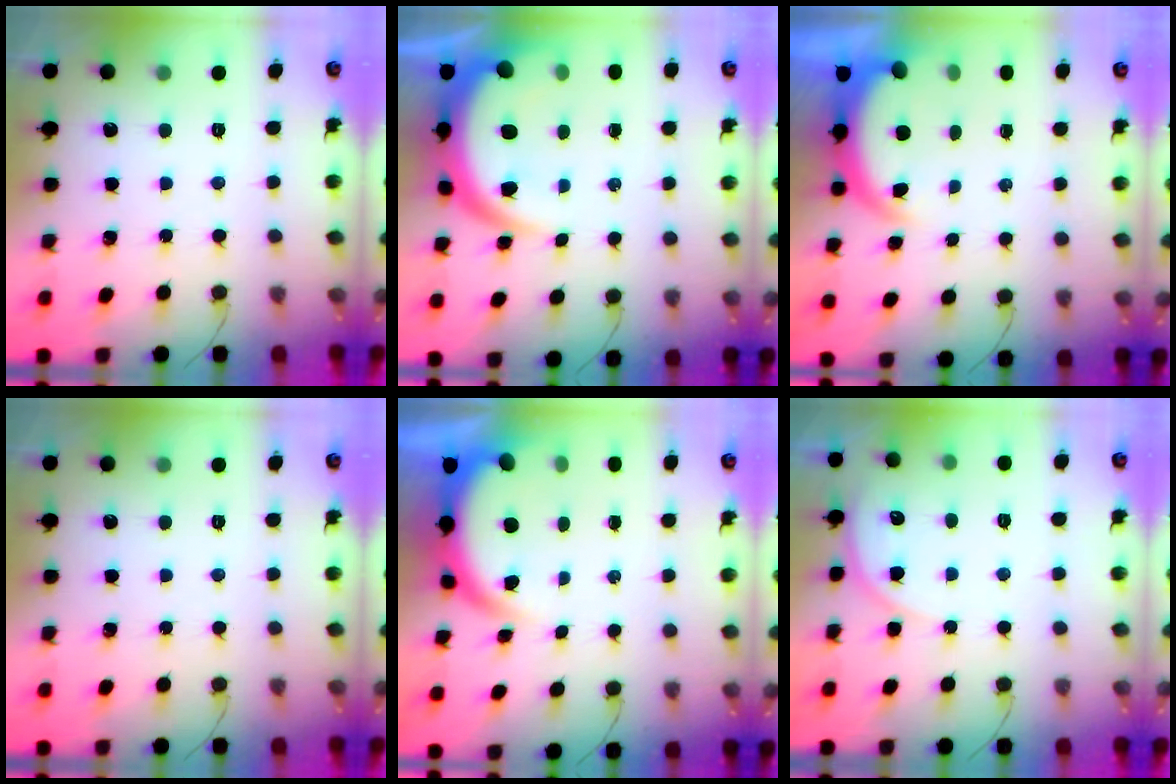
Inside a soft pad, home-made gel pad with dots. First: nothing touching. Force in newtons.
{"total": 10.4, "press": 10.4, "slide": 1.0}
{"total": 5.8, "press": 5.8, "slide": 0.9}
{"total": 0.0}
{"total": 5.5, "press": 5.5, "slide": 0.2}
{"total": 5.4, "press": 5.4, "slide": 0.4}